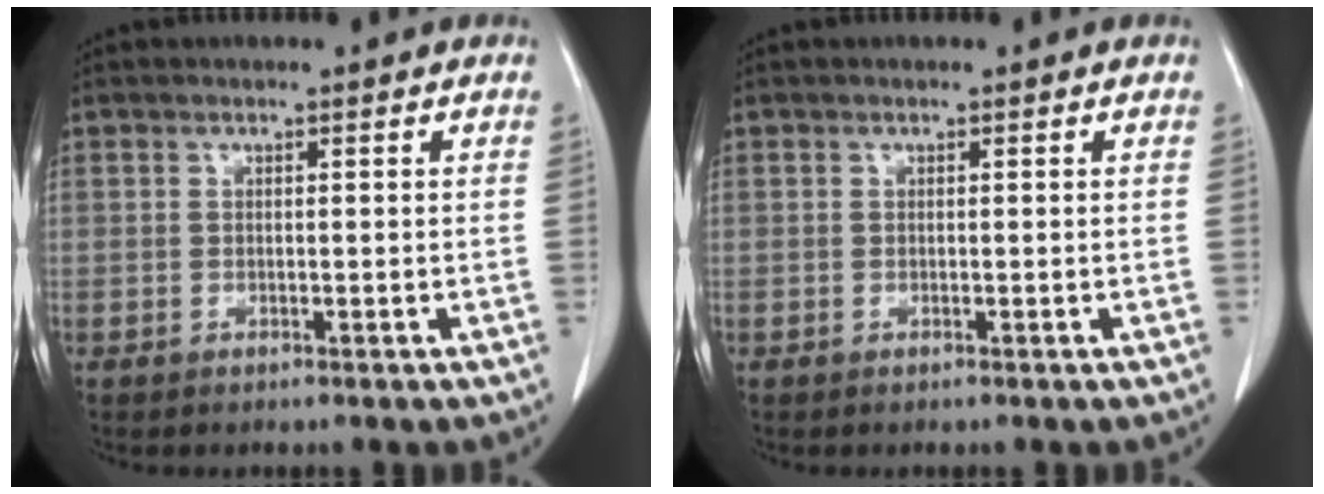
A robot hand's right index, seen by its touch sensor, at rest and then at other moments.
{"total": 0.0}